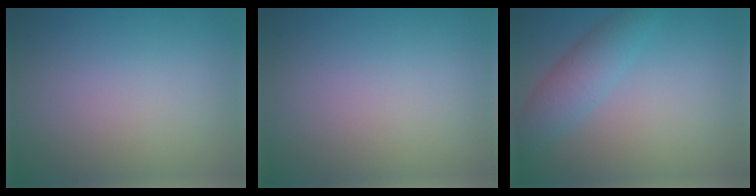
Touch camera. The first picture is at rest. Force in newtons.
{"total": 0.0}
{"total": 3.3, "press": 3.3, "slide": 0.1}